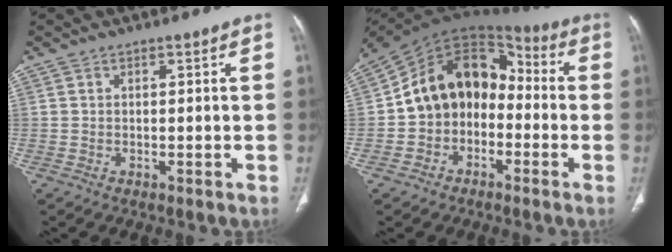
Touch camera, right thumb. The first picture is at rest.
{"total": 15.4, "force": [-2.2, 11.9, 9.4], "torque": [-0.114, 0.070, -0.052]}